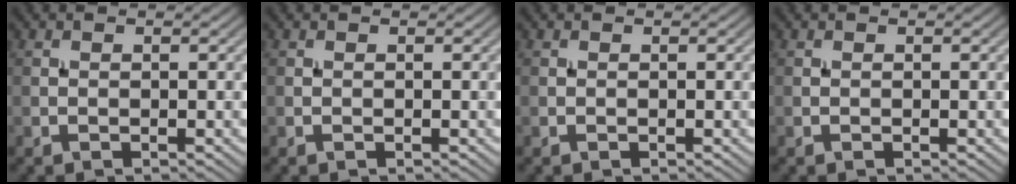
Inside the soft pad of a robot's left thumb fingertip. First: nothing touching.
{"total": 0.0}
{"total": 0.0}
{"total": 0.0}